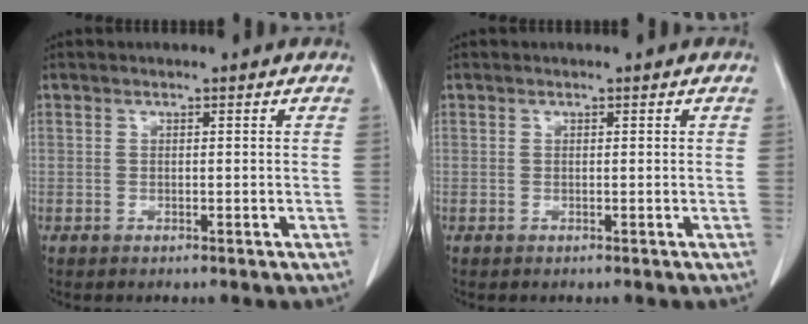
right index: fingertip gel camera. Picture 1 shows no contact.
{"total": 0.0}